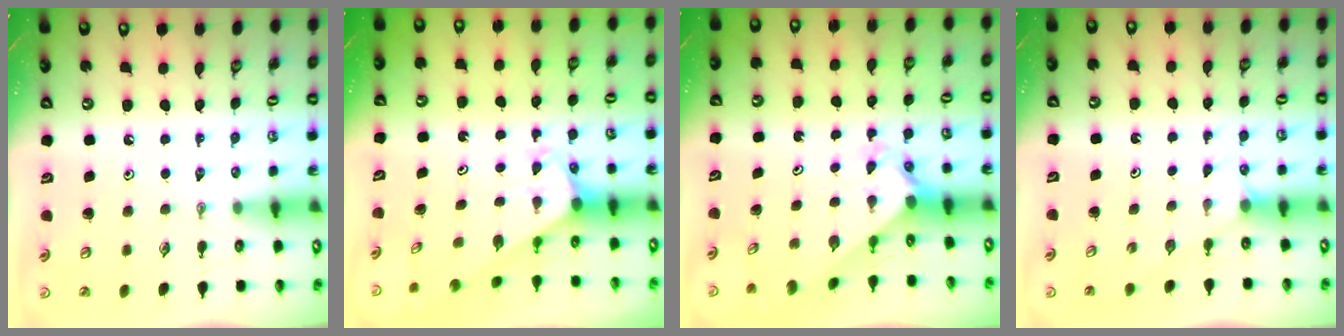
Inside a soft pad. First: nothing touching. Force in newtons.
{"total": 1.8, "press": 1.8, "slide": 0.1}
{"total": 2.4, "press": 2.4, "slide": 0.2}
{"total": 2.5, "press": 2.4, "slide": 0.4}